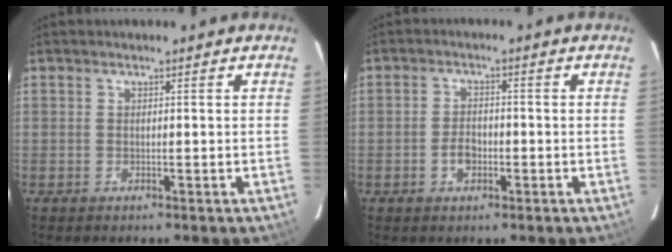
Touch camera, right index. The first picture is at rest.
{"total": 3.4, "force": [-1.3, 2.2, 2.3], "torque": [-0.045, 0.004, -0.021]}